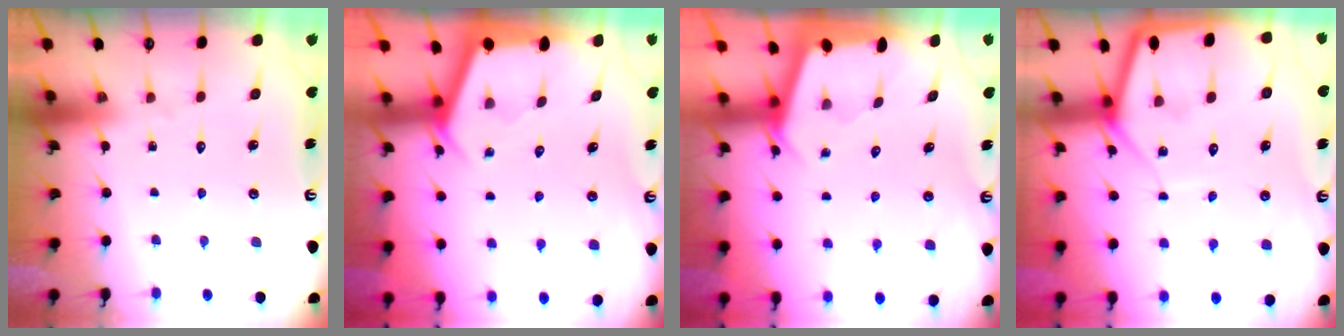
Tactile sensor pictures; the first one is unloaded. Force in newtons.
{"total": 2.9, "press": 2.8, "slide": 0.4}
{"total": 2.2, "press": 2.2, "slide": 0.3}
{"total": 6.5, "press": 6.4, "slide": 0.6}